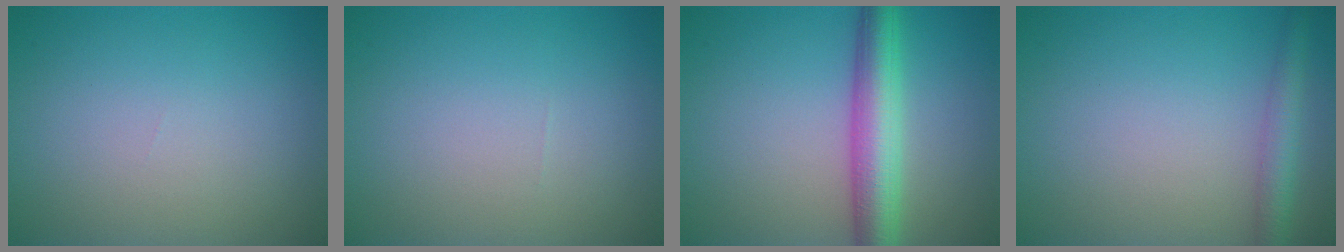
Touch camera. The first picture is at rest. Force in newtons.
{"total": 0.0}
{"total": 5.8, "press": 5.8, "slide": 0.2}
{"total": 2.6, "press": 2.6, "slide": 0.1}